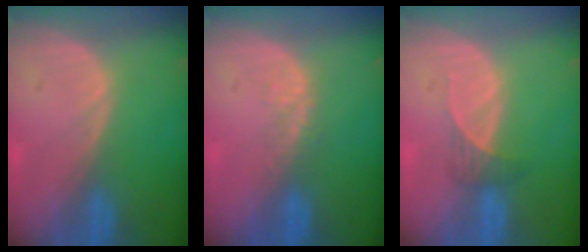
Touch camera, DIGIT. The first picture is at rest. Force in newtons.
{"total": 2.2, "press": 1.6, "slide": 1.5}
{"total": 2.1, "press": 1.9, "slide": 0.9}